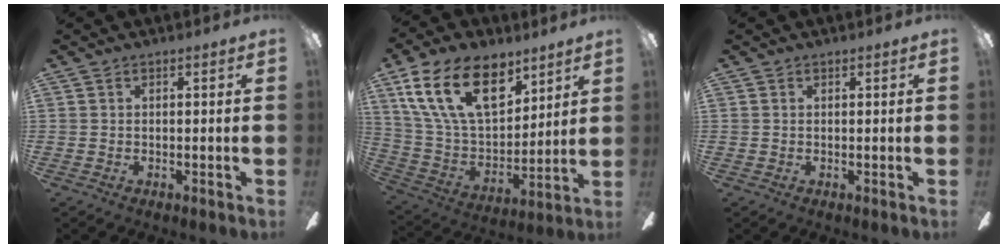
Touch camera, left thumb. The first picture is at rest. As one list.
[{"total": 22.0, "force": [11.7, 12.0, 14.3], "torque": [-0.275, -0.048, 0.209]}, {"total": 0.0}]